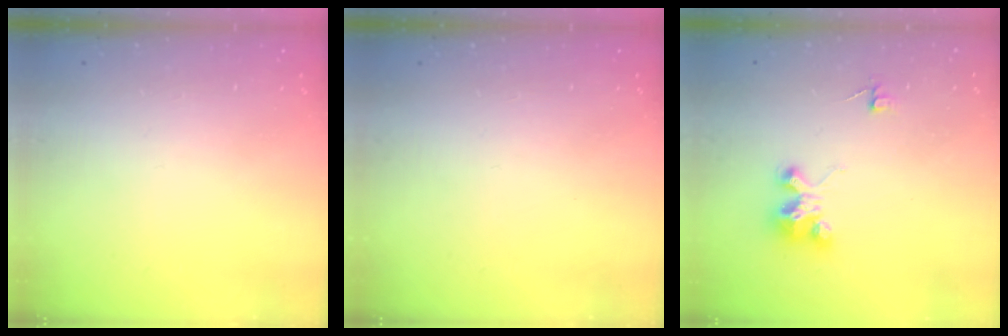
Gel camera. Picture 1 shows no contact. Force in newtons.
{"total": 0.0}
{"total": 4.1, "press": 4.1, "slide": 0.2}